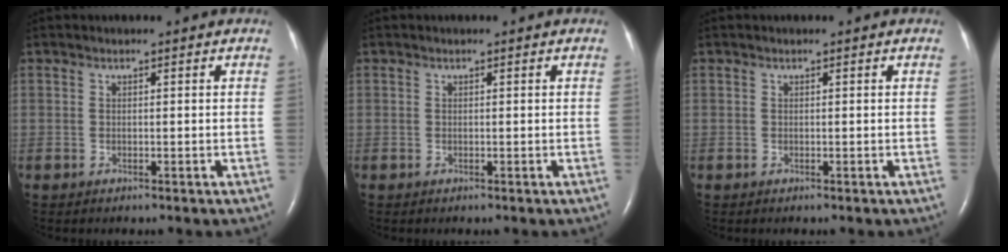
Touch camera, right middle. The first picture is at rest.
{"total": 0.0}
{"total": 0.0}